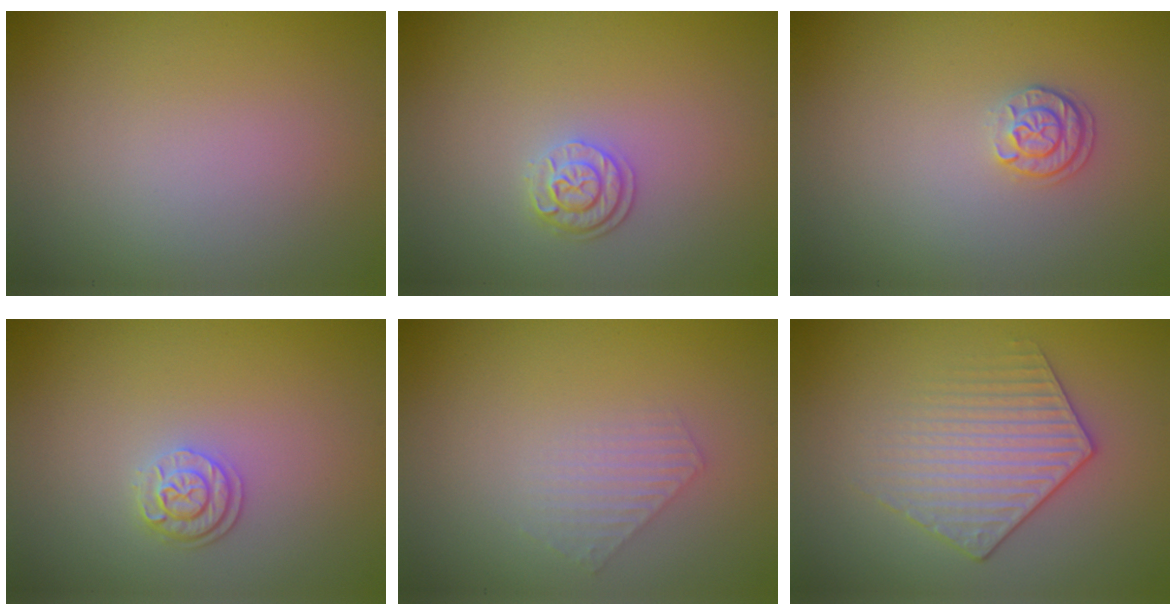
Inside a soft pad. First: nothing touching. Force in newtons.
{"total": 2.1, "press": 1.8, "slide": 1.2}
{"total": 1.7, "press": 1.6, "slide": 0.7}
{"total": 2.1, "press": 1.8, "slide": 1.2}
{"total": 1.5, "press": 1.5, "slide": 0.3}
{"total": 3.6, "press": 3.2, "slide": 1.6}